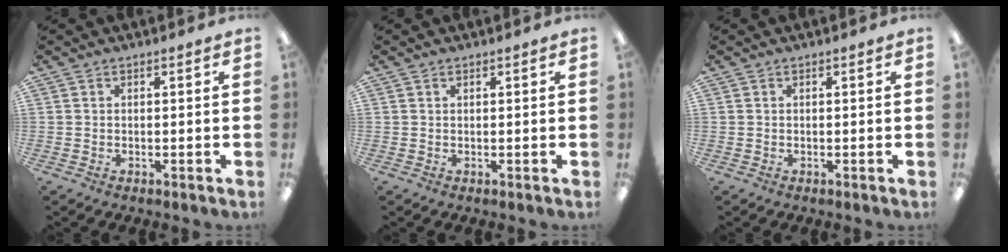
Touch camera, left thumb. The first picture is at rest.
{"total": 0.6, "force": [0.5, 0.2, 0.4], "torque": [-0.008, 0.002, 0.008]}
{"total": 0.0}